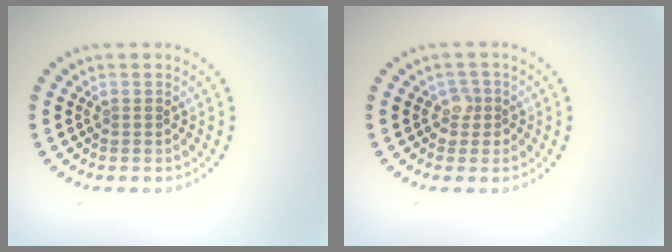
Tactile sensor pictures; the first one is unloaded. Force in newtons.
{"total": 1.7, "press": 1.4, "slide": 1.0}